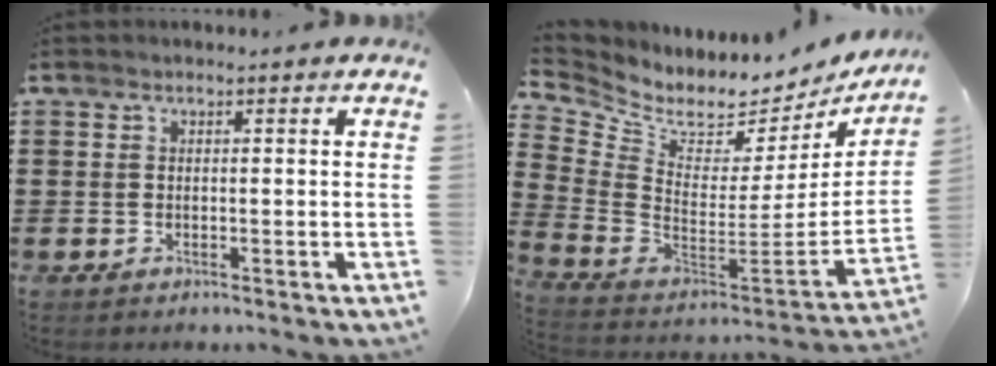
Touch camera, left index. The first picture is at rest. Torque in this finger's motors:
{"motor_torque": [-0.96, 0.93, -0.03, 0.00]}